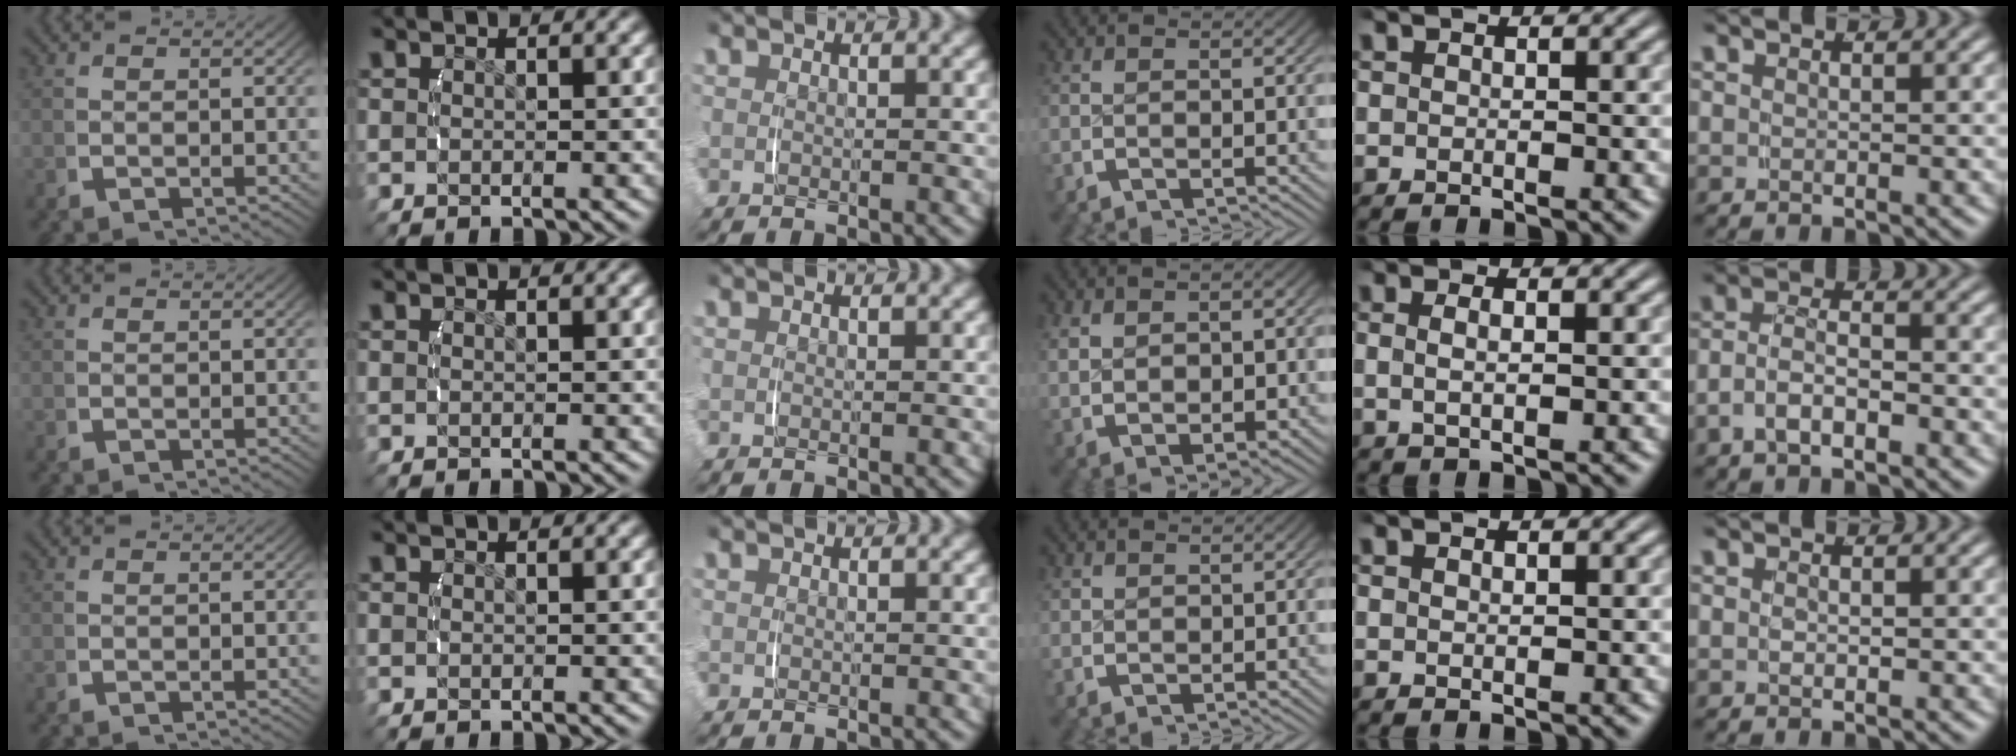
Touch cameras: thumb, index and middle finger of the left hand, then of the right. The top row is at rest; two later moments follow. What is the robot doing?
{"motion": "lift_and_place", "object": "scarf"}